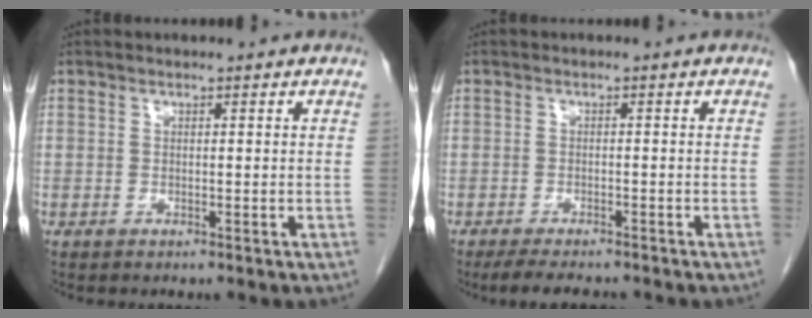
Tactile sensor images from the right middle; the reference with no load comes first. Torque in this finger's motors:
{"motor_torque": [0.54, -0.31, 0.03, 0.01]}